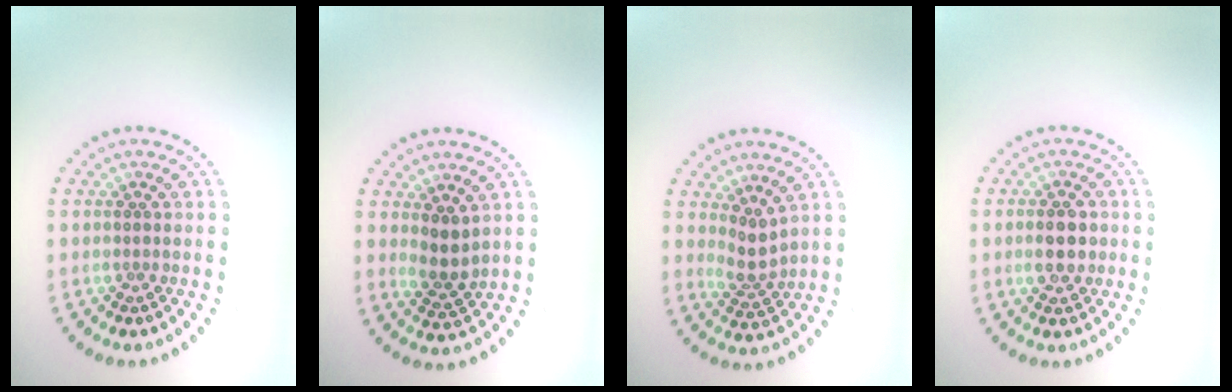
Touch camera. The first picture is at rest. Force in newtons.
{"total": 2.2, "press": 1.9, "slide": 1.2}
{"total": 2.2, "press": 1.6, "slide": 1.5}
{"total": 2.9, "press": 2.9, "slide": 0.1}